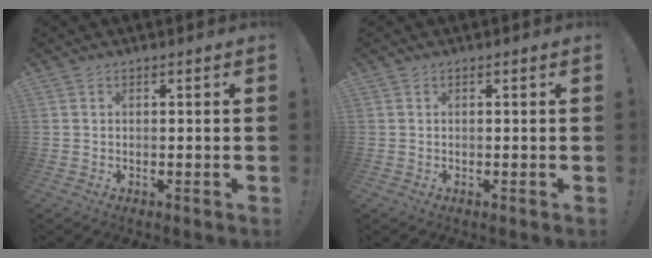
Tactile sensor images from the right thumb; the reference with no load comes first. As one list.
[{"total": 0.0}]